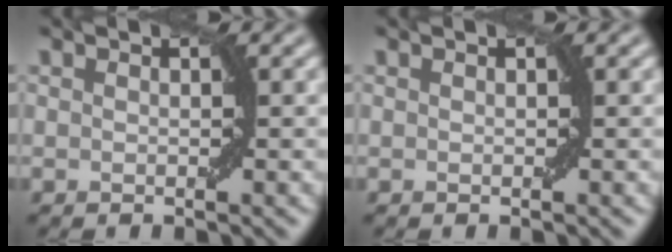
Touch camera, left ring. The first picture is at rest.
{"total": 0.0}